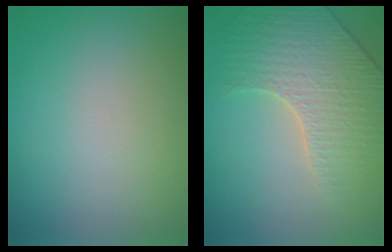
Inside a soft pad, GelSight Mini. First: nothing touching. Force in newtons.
{"total": 3.8, "press": 3.8, "slide": 0.5}